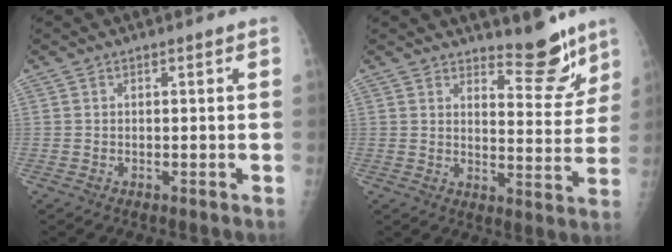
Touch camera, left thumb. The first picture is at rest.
{"total": 9.0, "force": [7.4, 2.8, 4.1], "torque": [-0.026, -0.064, 0.111]}